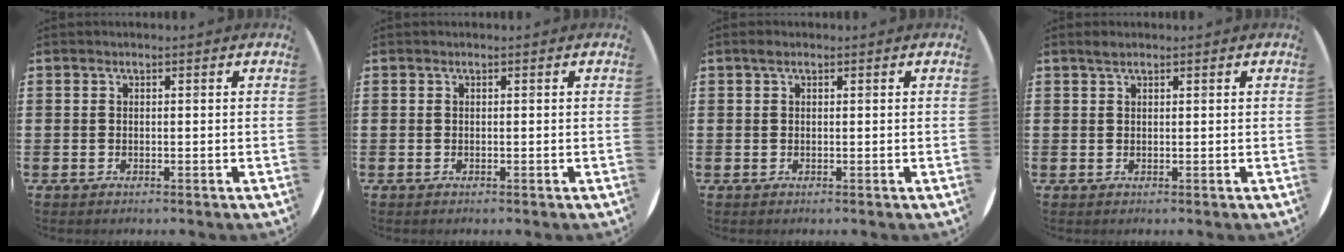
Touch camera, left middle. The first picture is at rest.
{"total": 0.0}
{"total": 0.8, "force": [0.5, 0.5, 0.4], "torque": [-0.002, 0.000, 0.008]}
{"total": 1.0, "force": [0.8, 0.3, 0.4], "torque": [-0.008, 0.003, 0.015]}